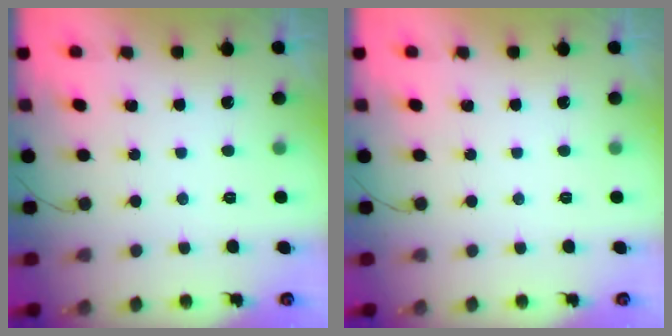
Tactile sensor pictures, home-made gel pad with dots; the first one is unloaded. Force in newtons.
{"total": 0.0}